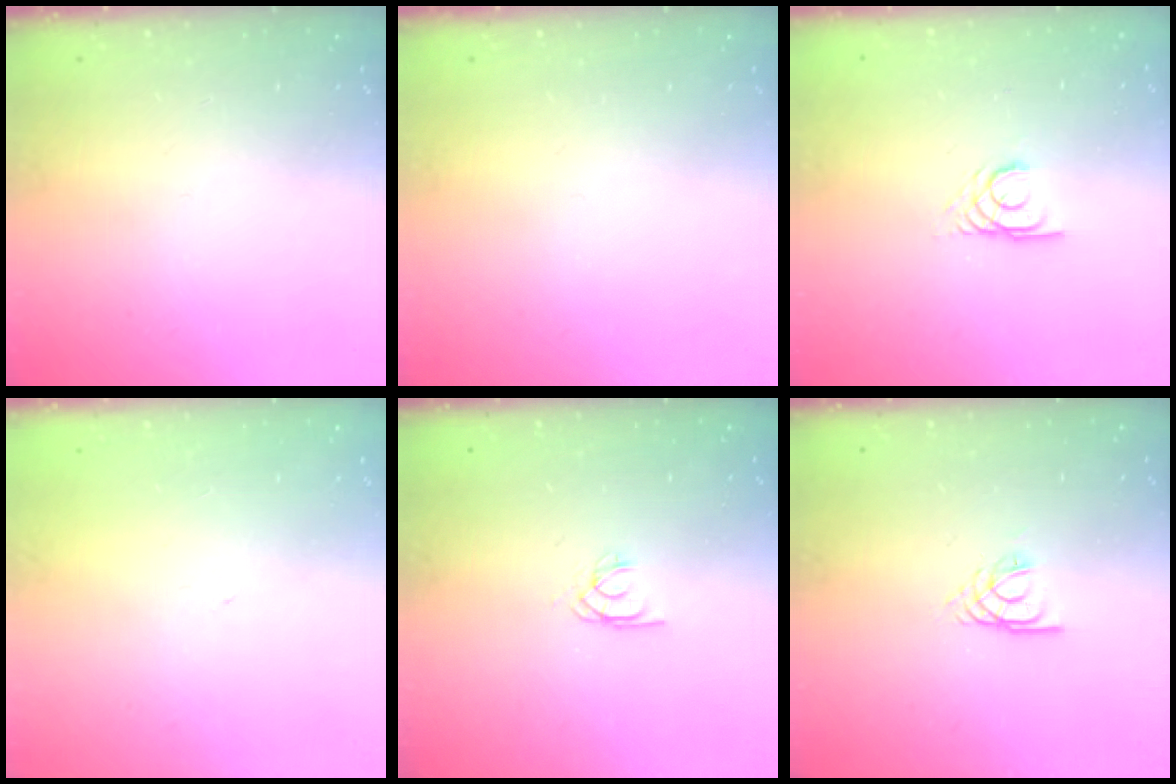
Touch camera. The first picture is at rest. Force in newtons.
{"total": 0.0}
{"total": 2.7, "press": 2.7, "slide": 0.1}
{"total": 0.0}
{"total": 1.9, "press": 1.9, "slide": 0.2}
{"total": 3.2, "press": 3.1, "slide": 0.4}